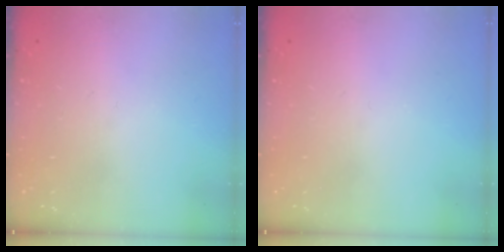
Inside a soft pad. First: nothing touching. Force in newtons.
{"total": 0.0}